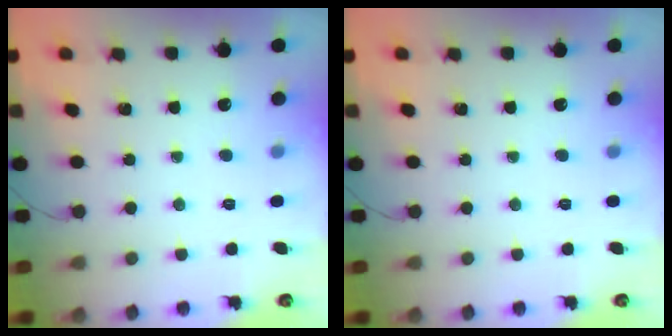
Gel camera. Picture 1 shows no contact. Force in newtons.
{"total": 0.0}